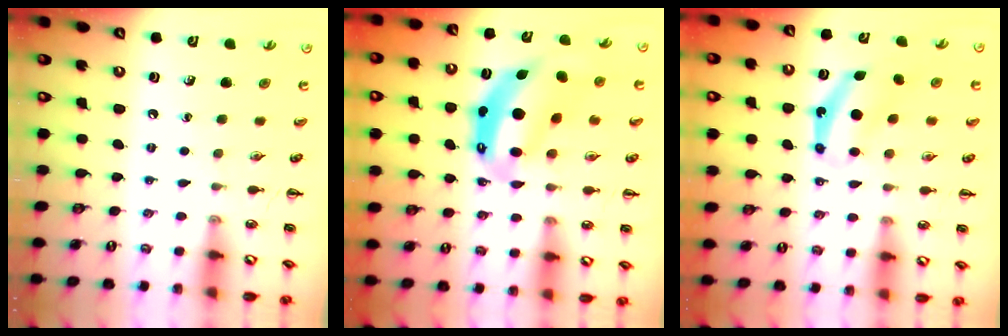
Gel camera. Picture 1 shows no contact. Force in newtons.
{"total": 10.6, "press": 10.3, "slide": 2.6}
{"total": 6.9, "press": 6.9, "slide": 0.2}